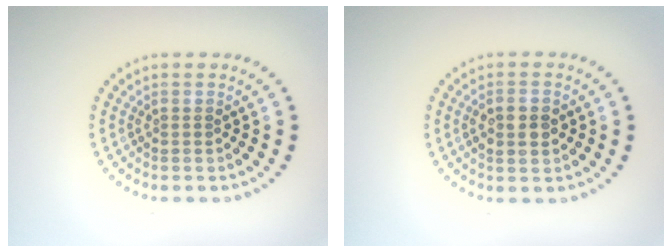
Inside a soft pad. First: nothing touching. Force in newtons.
{"total": 2.4, "press": 2.4, "slide": 0.3}